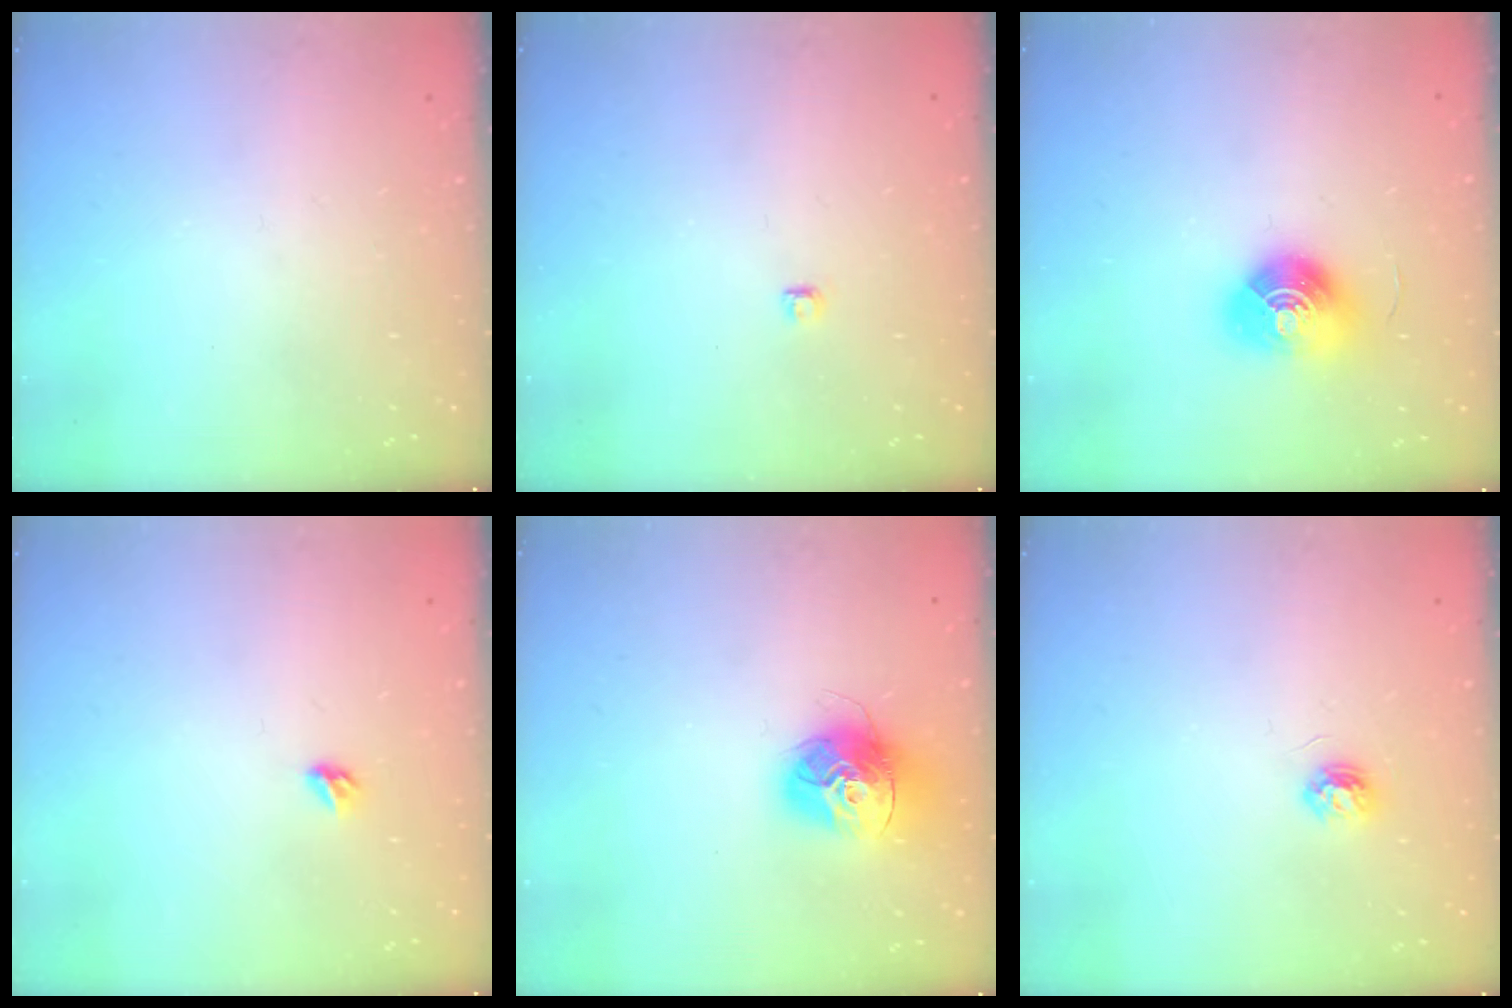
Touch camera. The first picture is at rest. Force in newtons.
{"total": 2.8, "press": 2.7, "slide": 0.3}
{"total": 10.4, "press": 10.4, "slide": 0.3}
{"total": 3.5, "press": 3.4, "slide": 0.7}
{"total": 14.5, "press": 14.4, "slide": 1.4}
{"total": 4.5, "press": 4.4, "slide": 0.5}